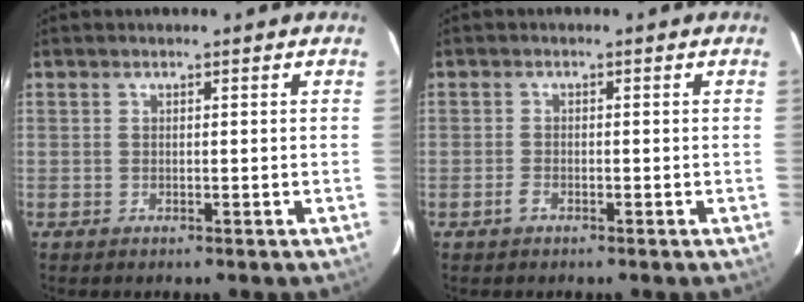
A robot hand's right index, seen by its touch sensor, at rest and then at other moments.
{"total": 0.9, "force": [-0.6, 0.4, 0.6], "torque": [-0.014, -0.001, -0.009]}